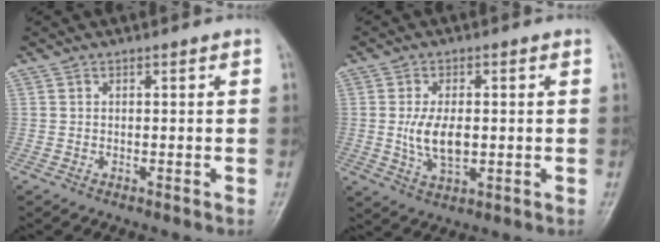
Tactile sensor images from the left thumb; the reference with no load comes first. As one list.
[{"total": 7.1, "force": [-0.2, 3.8, 6.0], "torque": [-0.113, -0.007, 0.001]}]